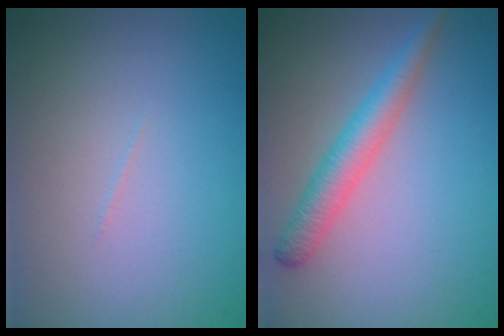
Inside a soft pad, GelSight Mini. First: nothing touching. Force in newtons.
{"total": 3.1, "press": 3.1, "slide": 0.1}